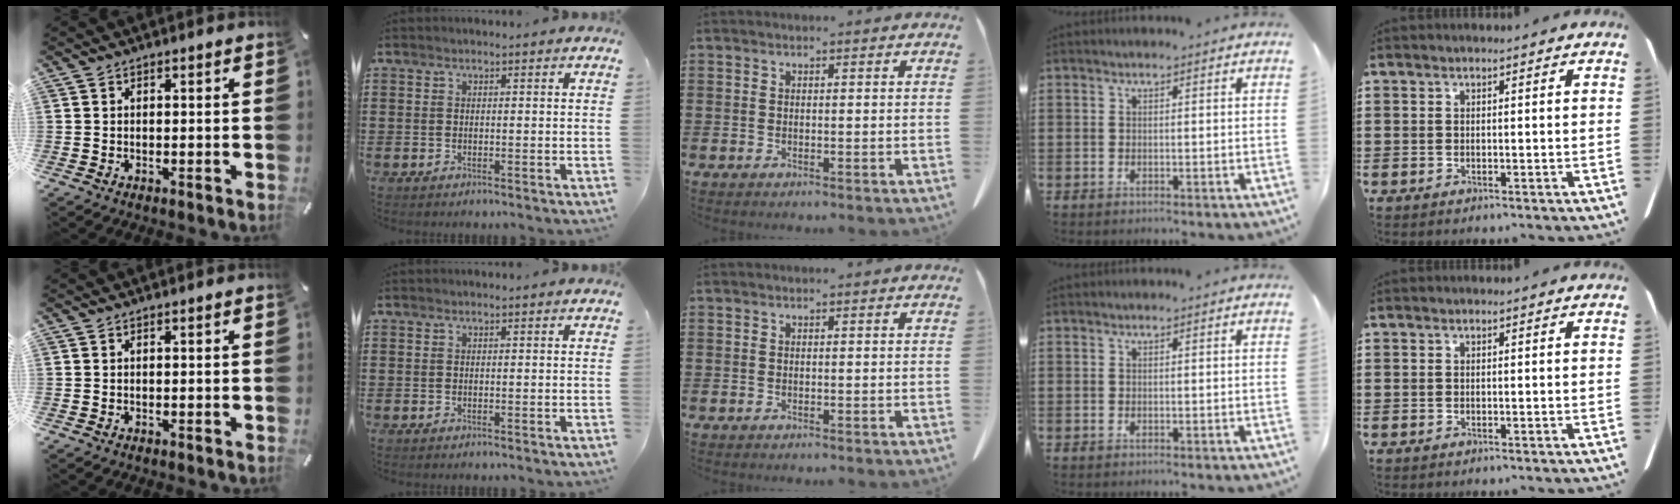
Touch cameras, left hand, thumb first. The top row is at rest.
{}